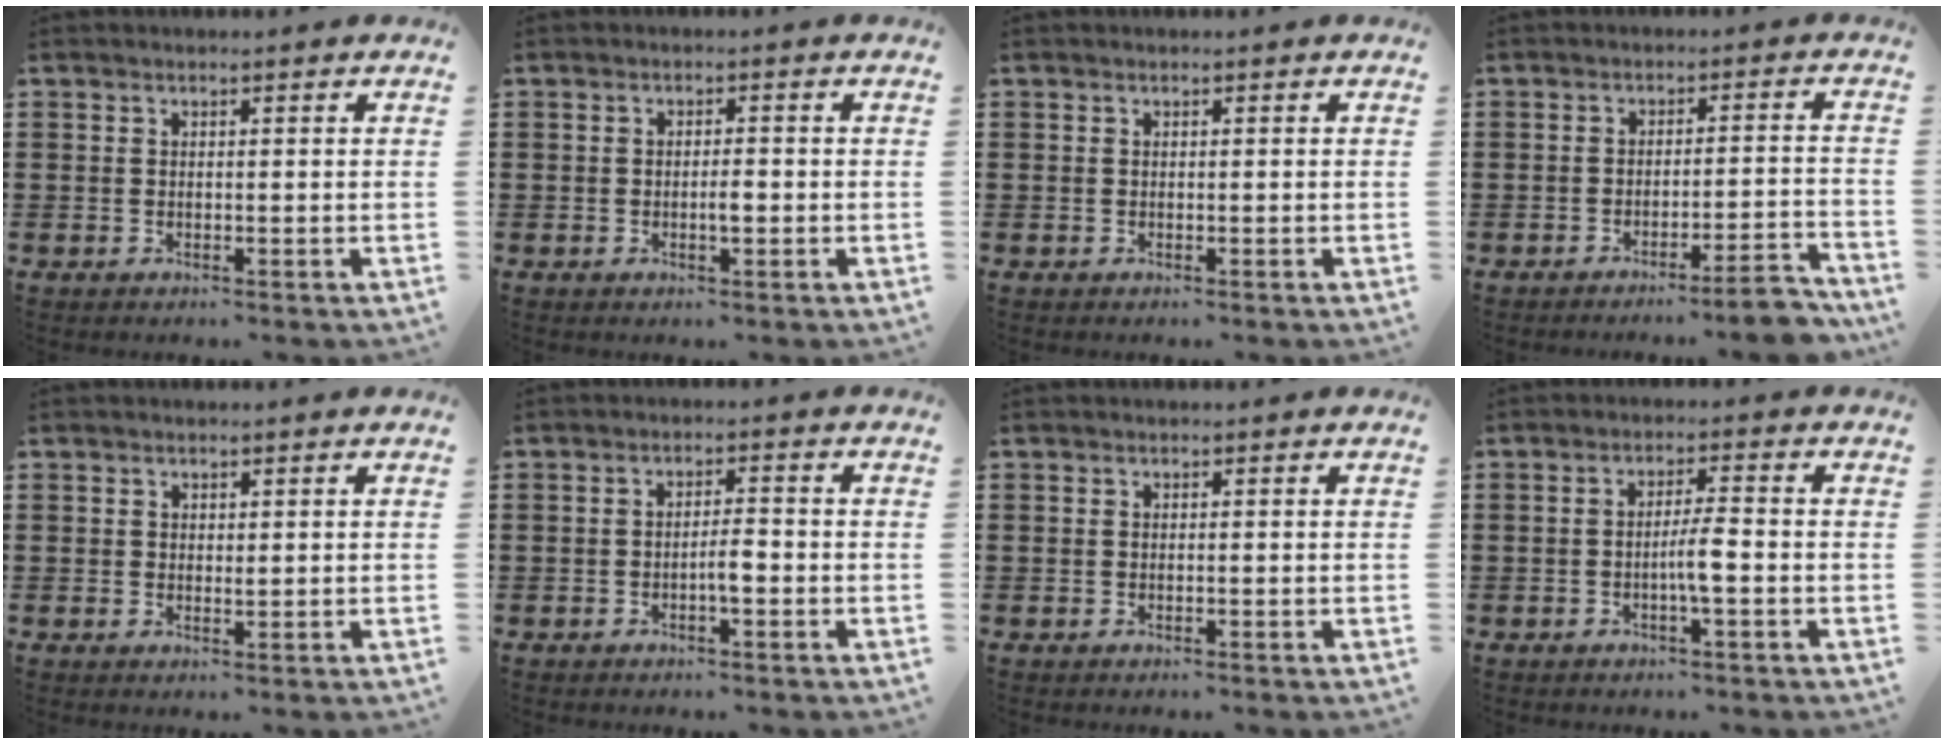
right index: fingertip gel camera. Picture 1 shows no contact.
{"total": 2.1, "force": [-0.4, 0.6, 2.0], "torque": [-0.038, 0.000, -0.008]}
{"total": 0.0}
{"total": 4.9, "force": [-4.1, -0.3, 2.7], "torque": [-0.045, -0.013, -0.076]}
{"total": 0.9, "force": [0.5, 0.6, 0.4], "torque": [-0.008, 0.003, 0.010]}
{"total": 3.0, "force": [-1.0, 0.7, 2.8], "torque": [-0.050, 0.003, -0.018]}
{"total": 0.0}
{"total": 3.8, "force": [-1.1, 0.2, 3.7], "torque": [-0.065, -0.002, -0.021]}